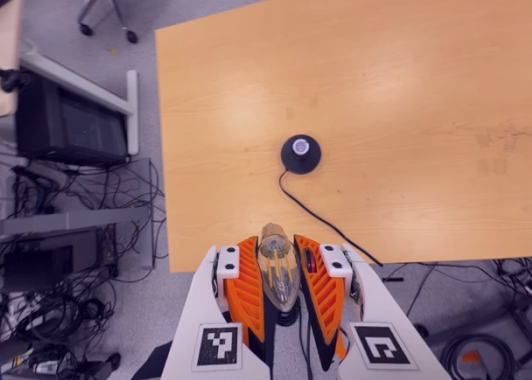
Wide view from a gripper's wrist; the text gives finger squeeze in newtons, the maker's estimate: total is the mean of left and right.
{"total": 20.9, "left": 22.1, "right": 19.6}